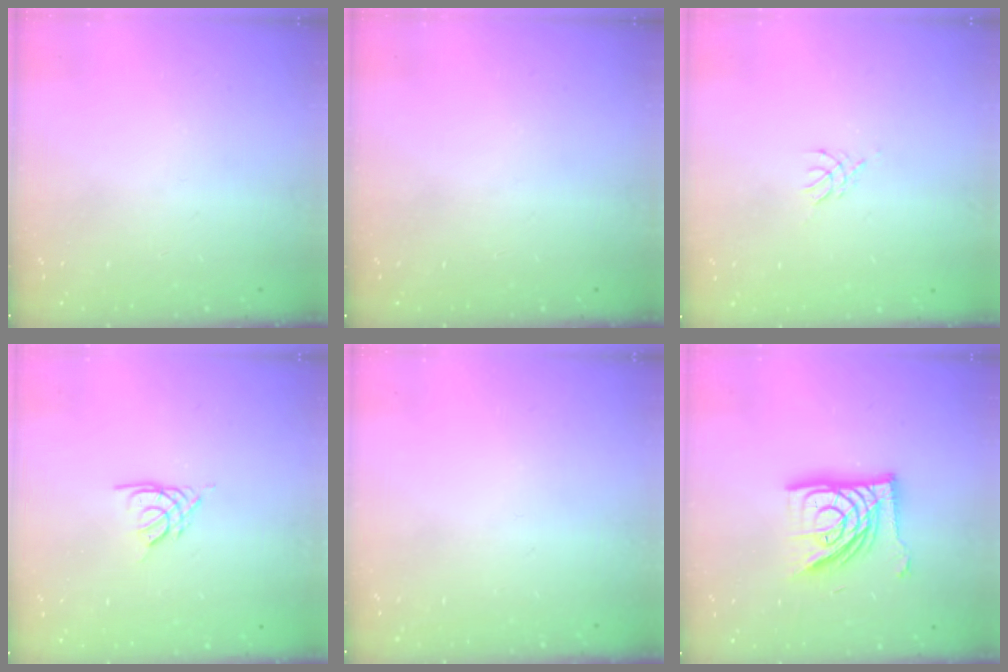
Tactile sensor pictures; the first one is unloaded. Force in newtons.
{"total": 0.0}
{"total": 2.7, "press": 2.6, "slide": 0.6}
{"total": 2.6, "press": 2.6, "slide": 0.6}
{"total": 0.0}
{"total": 17.3, "press": 17.3, "slide": 1.7}